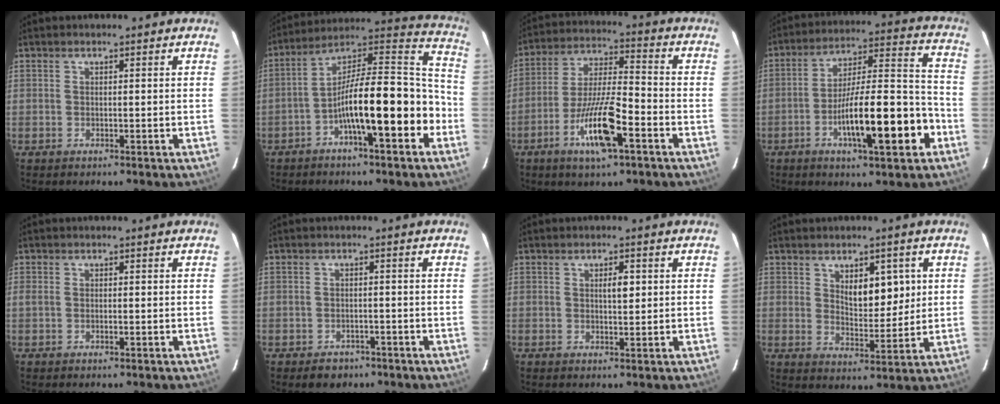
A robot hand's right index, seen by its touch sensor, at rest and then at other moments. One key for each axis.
{"total": 17.6, "fx": -5.9, "fy": 3.4, "fz": 16.3, "tx": -0.259, "ty": 0.033, "tz": -0.097}
{"total": 12.7, "fx": -5.8, "fy": 2.2, "fz": 11.0, "tx": -0.209, "ty": -0.007, "tz": -0.107}
{"total": 17.0, "fx": -6.4, "fy": 2.8, "fz": 15.5, "tx": -0.254, "ty": 0.010, "tz": -0.099}
{"total": 1.1, "fx": -0.1, "fy": 0.5, "fz": 0.9, "tx": -0.026, "ty": 0.003, "tz": 0.000}
{"total": 3.1, "fx": -2.0, "fy": 2.3, "fz": 0.8, "tx": -0.011, "ty": 0.006, "tz": -0.022}
{"total": 2.3, "fx": 0.6, "fy": 0.7, "fz": 2.1, "tx": -0.035, "ty": -0.001, "tz": 0.011}
{"total": 6.8, "fx": 2.4, "fy": 3.2, "fz": 5.5, "tx": -0.083, "ty": -0.002, "tz": 0.045}